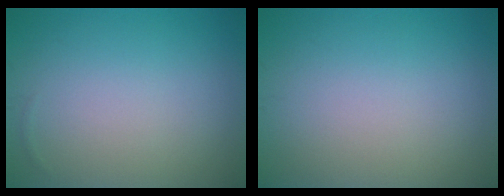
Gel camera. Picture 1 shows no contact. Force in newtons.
{"total": 0.0}